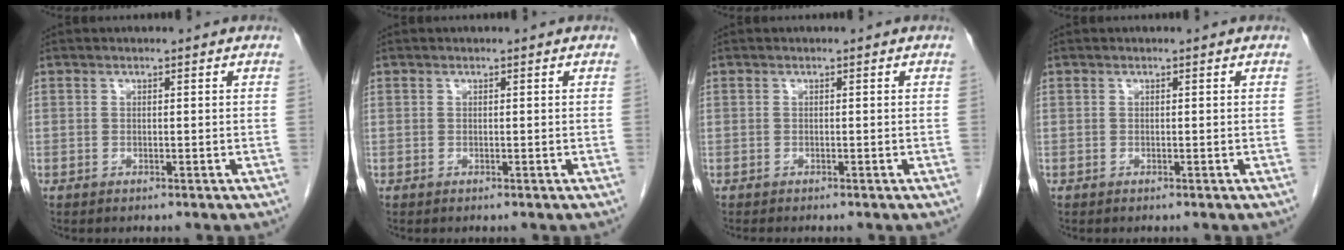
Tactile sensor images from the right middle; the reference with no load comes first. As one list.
[{"total": 0.0}, {"total": 0.8, "force": [-0.8, 0.1, 0.3], "torque": [-0.006, -0.001, -0.012]}, {"total": 0.0}]